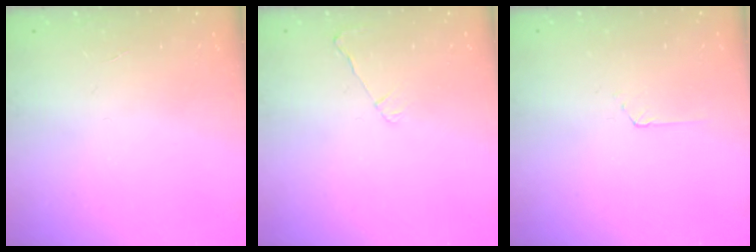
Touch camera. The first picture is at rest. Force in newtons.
{"total": 2.6, "press": 2.6, "slide": 0.5}
{"total": 1.5, "press": 1.4, "slide": 0.2}